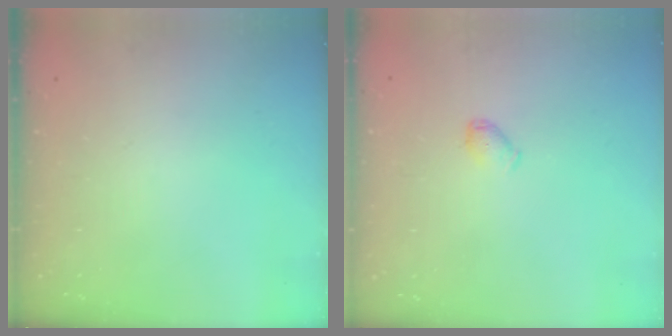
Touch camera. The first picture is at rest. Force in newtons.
{"total": 4.6, "press": 4.5, "slide": 0.8}